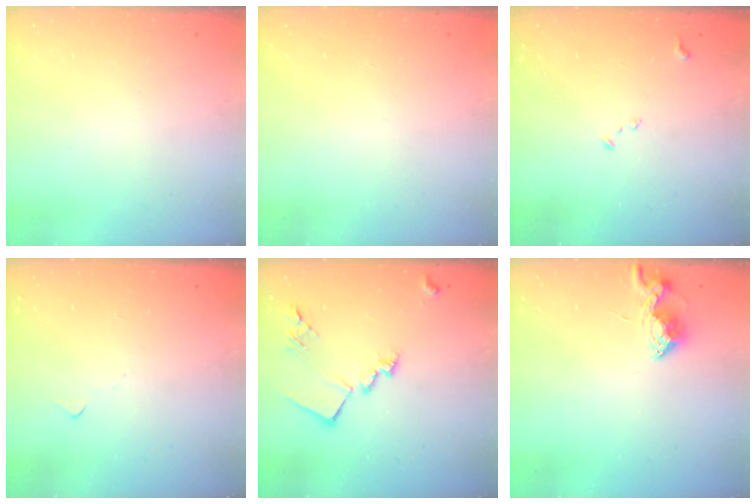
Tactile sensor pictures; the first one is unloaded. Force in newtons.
{"total": 0.9, "press": 0.9, "slide": 0.1}
{"total": 8.2, "press": 8.2, "slide": 0.9}
{"total": 5.0, "press": 5.0, "slide": 0.7}
{"total": 16.0, "press": 16.0, "slide": 0.9}
{"total": 8.9, "press": 8.9, "slide": 0.4}